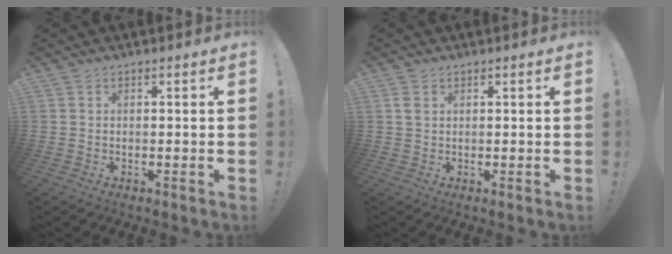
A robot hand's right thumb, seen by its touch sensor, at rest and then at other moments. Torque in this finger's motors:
{"motor_torque": [-0.13, 0.02, -0.11, 0.05, 0.00]}